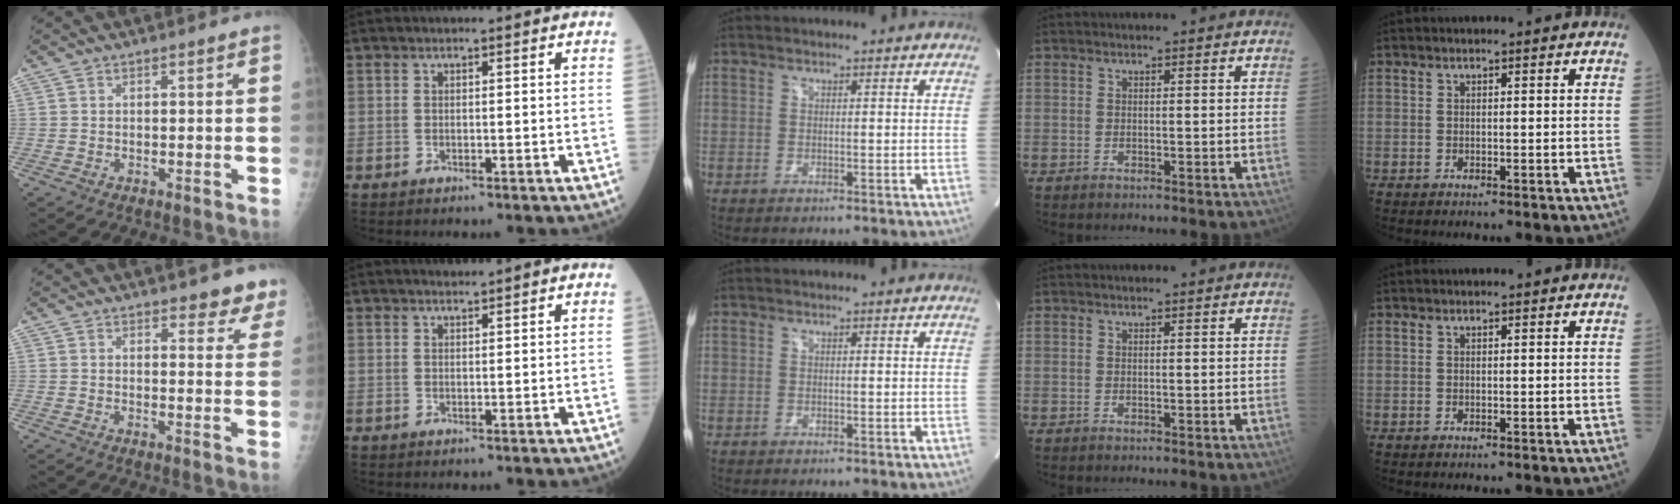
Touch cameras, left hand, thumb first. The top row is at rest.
{"thumb": {"total": 6.3, "force": [5.6, 2.3, 1.8], "torque": [0.018, -0.031, 0.049]}, "index": {"total": 0.8, "force": [0.6, 0.0, 0.4], "torque": [-0.006, 0.007, 0.014]}}